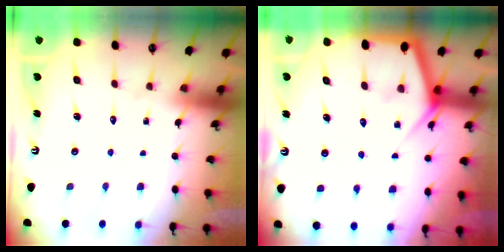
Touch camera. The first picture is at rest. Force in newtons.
{"total": 6.6, "press": 6.6, "slide": 0.4}